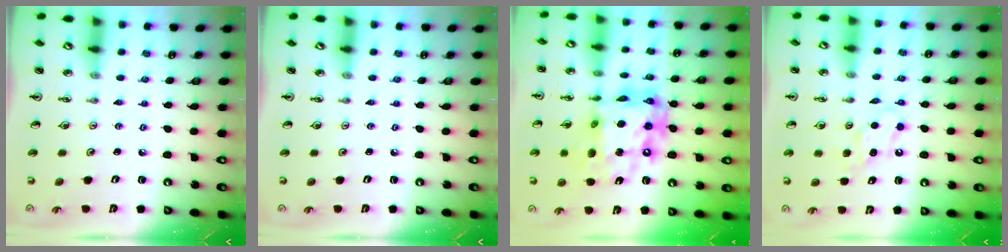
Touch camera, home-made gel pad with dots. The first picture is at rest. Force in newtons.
{"total": 0.0}
{"total": 17.7, "press": 17.5, "slide": 2.3}
{"total": 5.9, "press": 5.8, "slide": 0.7}